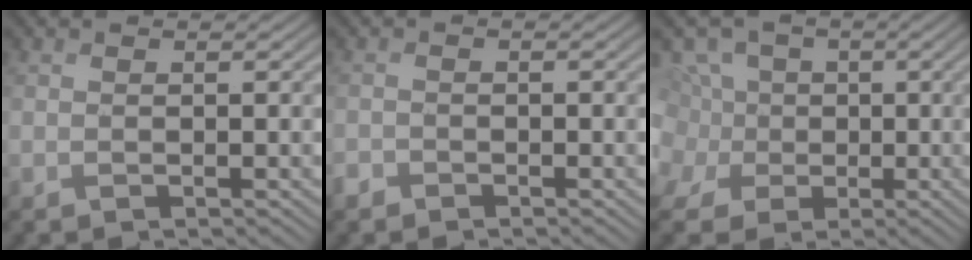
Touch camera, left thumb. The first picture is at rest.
{"total": 1.2, "force": [-1.0, 0.6, 0.1], "torque": [-0.003, -0.001, -0.024]}
{"total": 10.9, "force": [-0.5, 9.5, 5.4], "torque": [-0.170, 0.015, -0.042]}